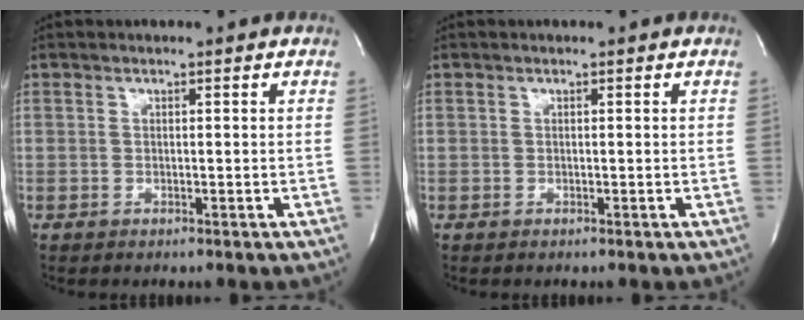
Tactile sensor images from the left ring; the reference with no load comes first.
{"total": 0.0}